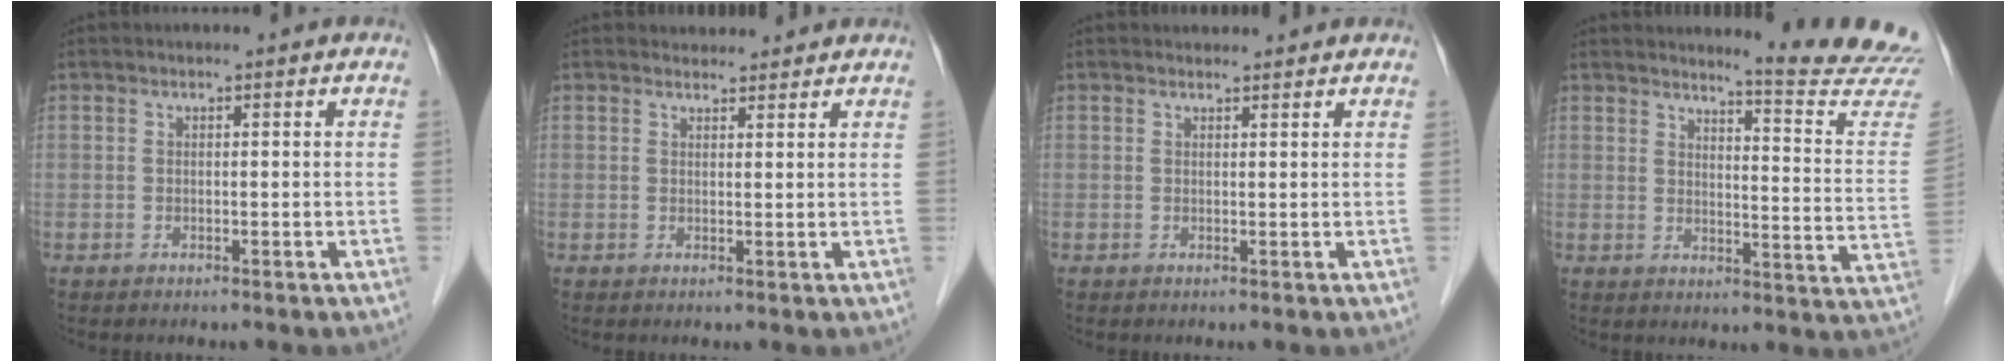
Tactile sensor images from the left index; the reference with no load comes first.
{"total": 3.2, "force": [2.9, 1.1, 0.2], "torque": [-0.003, 0.014, 0.037]}
{"total": 2.0, "force": [1.9, 0.6, 0.2], "torque": [-0.008, 0.014, 0.025]}
{"total": 14.2, "force": [13.8, -1.6, 3.0], "torque": [-0.034, -0.126, 0.147]}